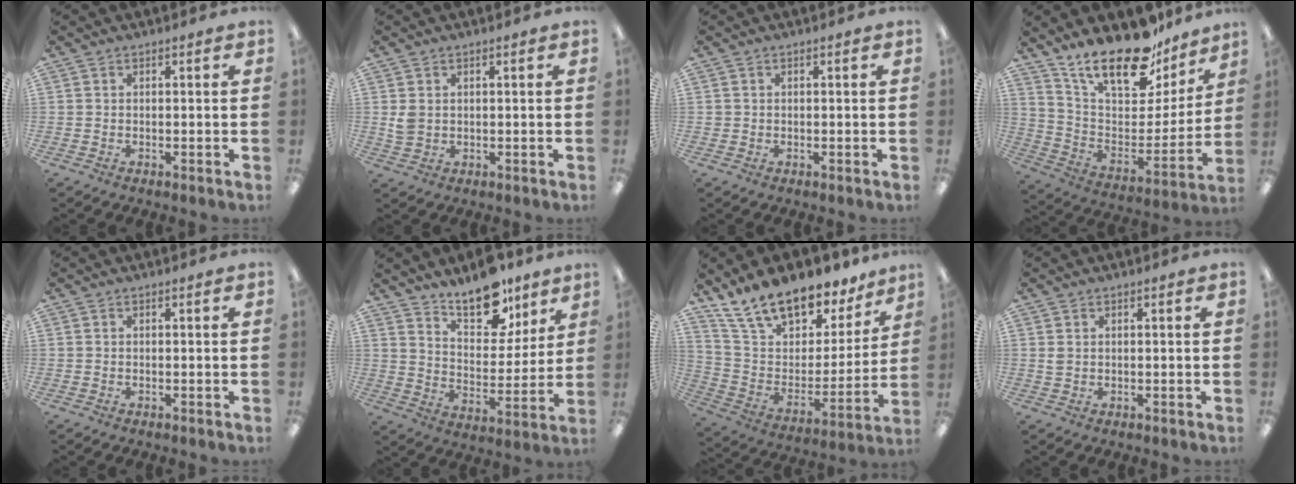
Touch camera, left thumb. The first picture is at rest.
{"total": 3.0, "force": [0.8, 2.4, 1.6], "torque": [-0.024, 0.000, 0.014]}
{"total": 0.7, "force": [0.1, 0.7, 0.0], "torque": [0.001, 0.005, 0.000]}
{"total": 22.0, "force": [17.3, 8.5, 10.5], "torque": [-0.180, -0.115, 0.305]}
{"total": 0.0}
{"total": 13.9, "force": [11.0, 6.1, 5.9], "torque": [-0.082, -0.073, 0.197]}
{"total": 17.7, "force": [14.7, 7.4, 6.5], "torque": [-0.125, -0.112, 0.265]}
{"total": 1.3, "force": [0.5, 1.0, 0.8], "torque": [-0.017, 0.004, 0.009]}